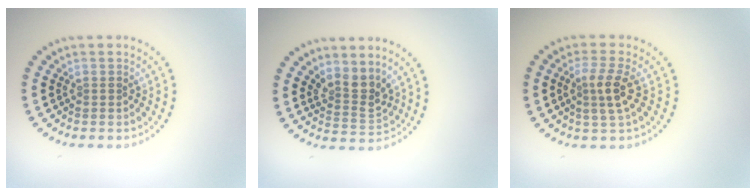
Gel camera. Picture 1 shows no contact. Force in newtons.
{"total": 2.7, "press": 2.0, "slide": 1.9}
{"total": 2.7, "press": 2.4, "slide": 1.2}